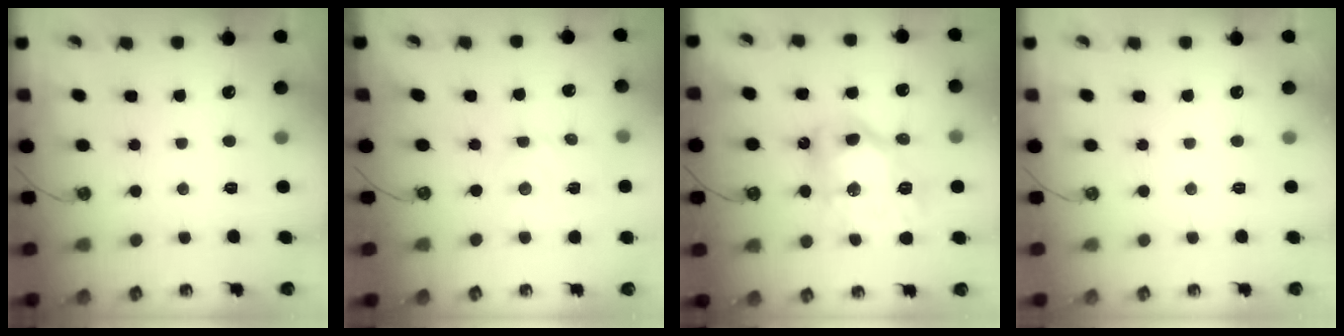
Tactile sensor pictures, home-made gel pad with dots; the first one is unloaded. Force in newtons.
{"total": 2.6, "press": 2.6, "slide": 0.3}
{"total": 13.8, "press": 13.8, "slide": 1.4}
{"total": 0.0}